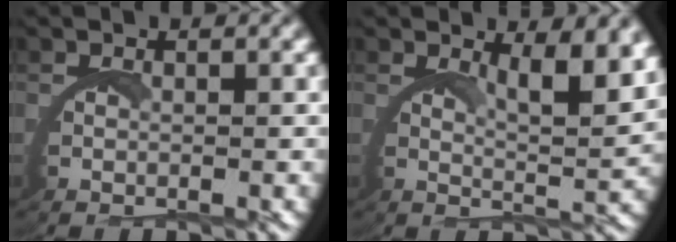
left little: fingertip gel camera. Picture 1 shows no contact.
{"total": 4.6, "force": [3.1, 0.3, 3.4], "torque": [-0.055, -0.012, 0.047]}